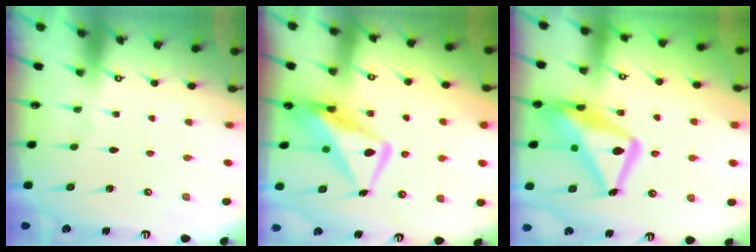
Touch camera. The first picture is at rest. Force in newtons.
{"total": 13.0, "press": 12.9, "slide": 1.7}
{"total": 18.8, "press": 18.7, "slide": 1.9}